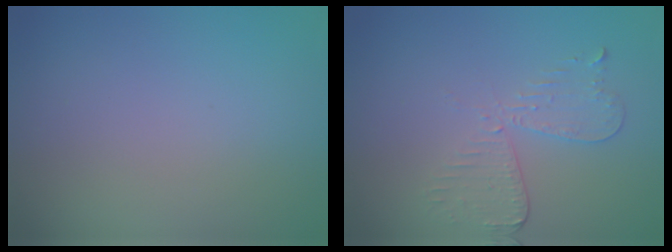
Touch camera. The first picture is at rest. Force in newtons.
{"total": 3.0, "press": 2.6, "slide": 1.5}